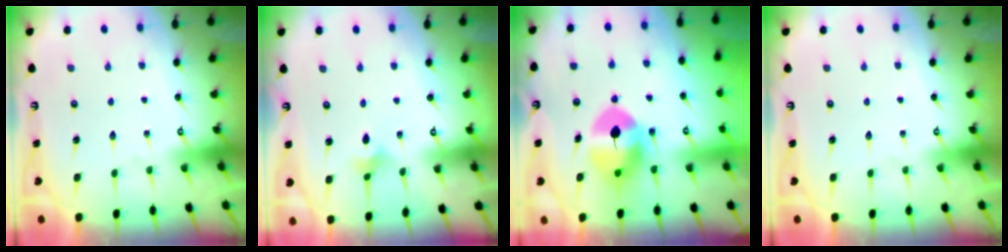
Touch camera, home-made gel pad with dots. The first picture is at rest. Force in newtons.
{"total": 1.9, "press": 1.8, "slide": 0.5}
{"total": 9.4, "press": 9.3, "slide": 1.8}
{"total": 0.0}